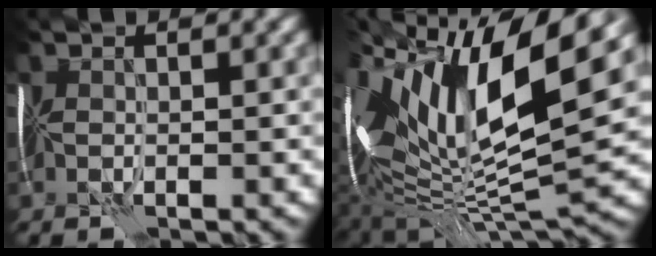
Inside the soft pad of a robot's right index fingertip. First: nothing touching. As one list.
[{"total": 15.7, "force": [4.6, 6.2, 13.7], "torque": [-0.261, 0.008, 0.079]}]